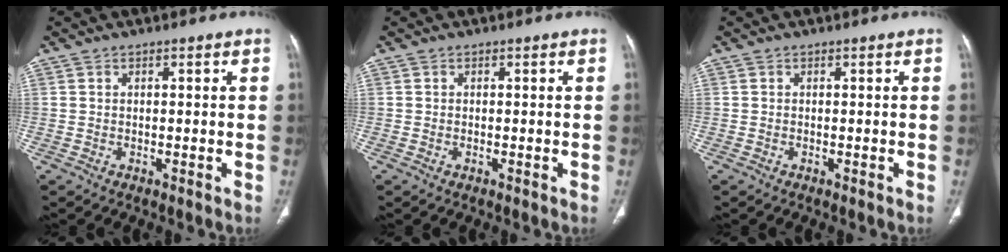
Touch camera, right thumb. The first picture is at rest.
{"total": 0.0}
{"total": 0.0}